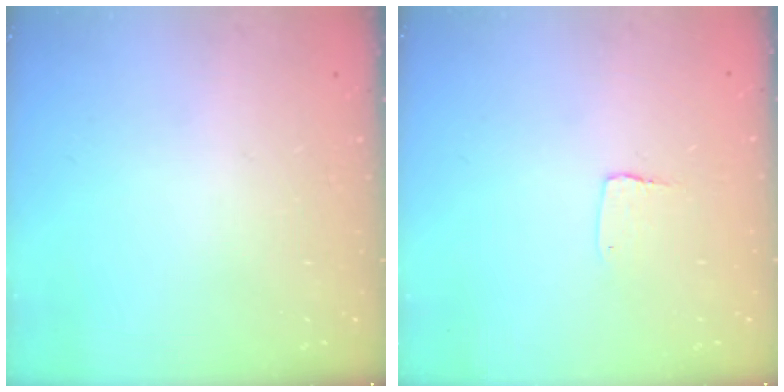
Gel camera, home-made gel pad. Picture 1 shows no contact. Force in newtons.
{"total": 3.5, "press": 3.4, "slide": 0.3}